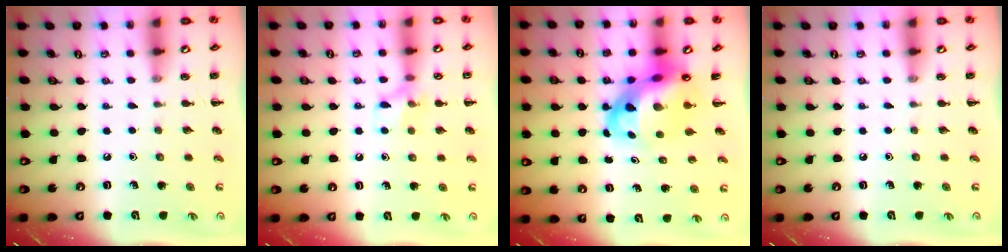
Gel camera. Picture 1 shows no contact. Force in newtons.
{"total": 8.1, "press": 7.9, "slide": 1.8}
{"total": 7.8, "press": 7.5, "slide": 2.1}
{"total": 0.0}